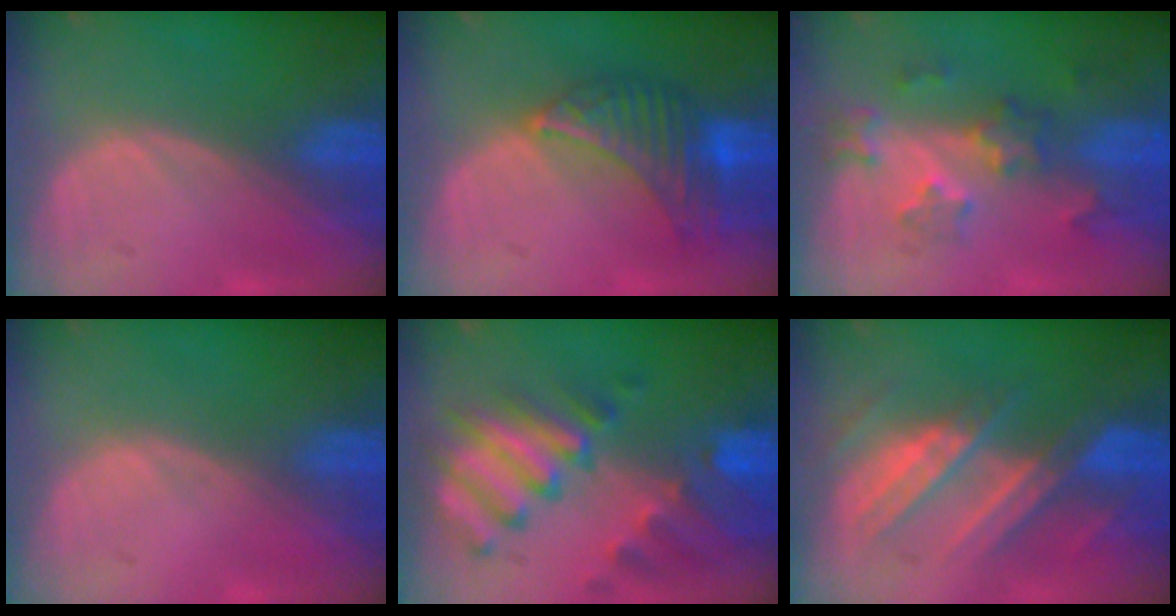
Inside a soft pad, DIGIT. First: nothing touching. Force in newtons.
{"total": 7.1, "press": 6.7, "slide": 2.2}
{"total": 6.5, "press": 5.8, "slide": 2.9}
{"total": 0.0}
{"total": 10.2, "press": 8.9, "slide": 5.0}
{"total": 7.7, "press": 7.6, "slide": 0.8}